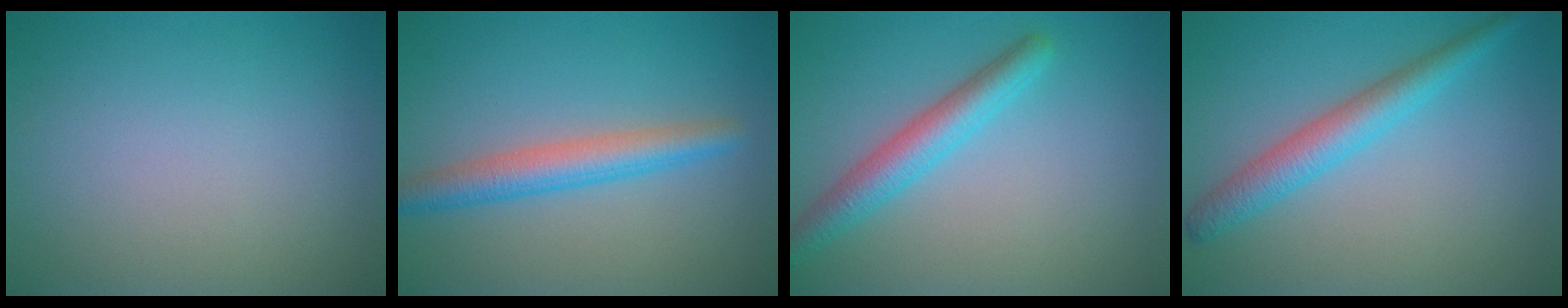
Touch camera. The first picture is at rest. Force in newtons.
{"total": 3.7, "press": 3.7, "slide": 0.1}
{"total": 3.7, "press": 3.7, "slide": 0.1}
{"total": 3.6, "press": 3.6, "slide": 0.0}